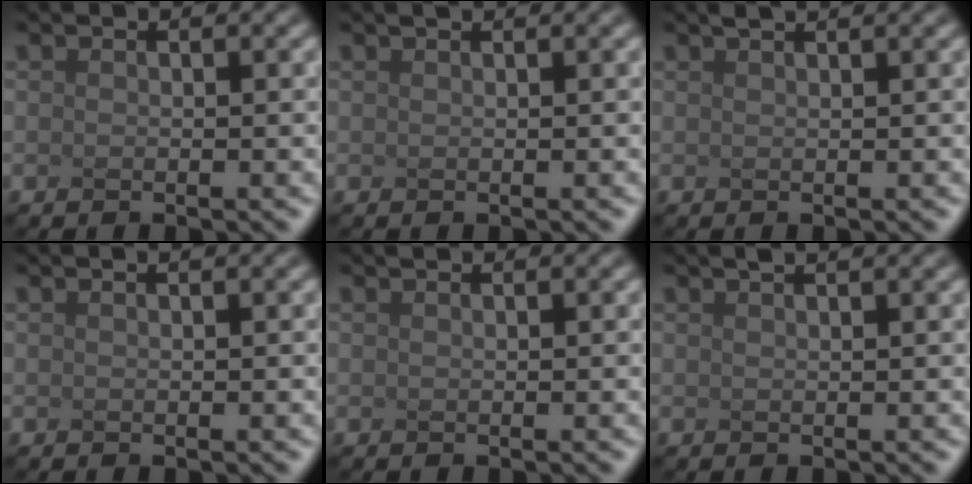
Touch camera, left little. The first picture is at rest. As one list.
[{"total": 1.0, "force": [0.8, 0.3, 0.5], "torque": [-0.002, 0.003, -0.002]}, {"total": 2.3, "force": [1.7, 0.7, 1.4], "torque": [0.000, 0.014, -0.003]}, {"total": 1.6, "force": [1.0, 0.6, 1.1], "torque": [-0.004, 0.010, -0.006]}, {"total": 0.7, "force": [0.7, 0.1, 0.2], "torque": [-0.002, 0.000, 0.003]}, {"total": 3.7, "force": [2.5, 1.4, 2.3], "torque": [-0.007, 0.031, 0.000]}]